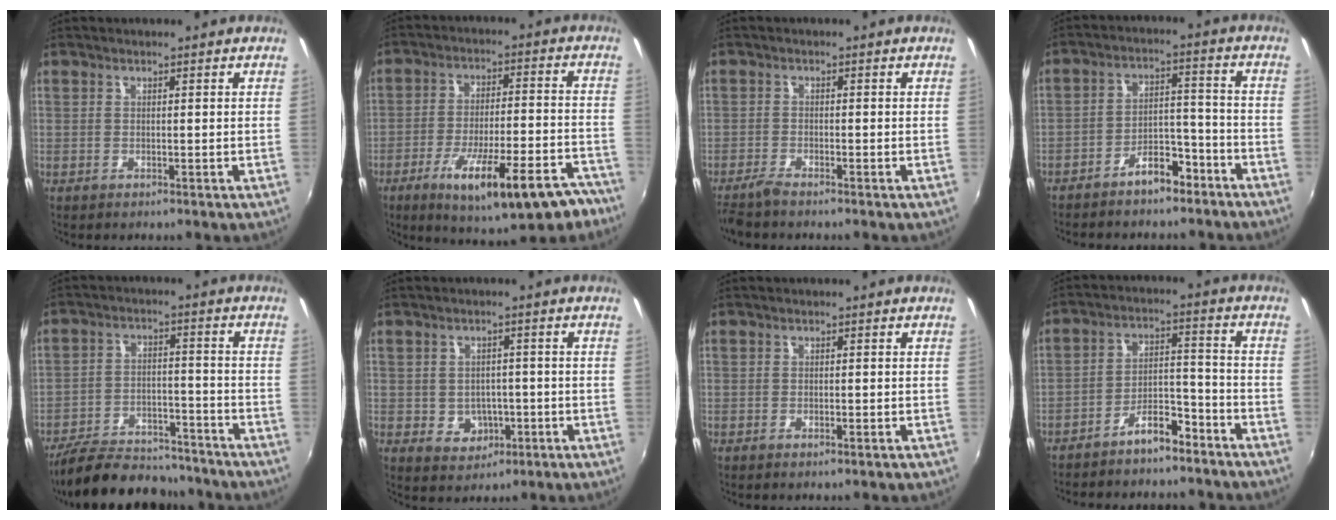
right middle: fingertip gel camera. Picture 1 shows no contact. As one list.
[{"total": 19.8, "force": [-12.6, 5.3, 14.3], "torque": [-0.225, -0.028, -0.177]}, {"total": 2.9, "force": [-2.6, 0.0, 1.3], "torque": [-0.043, -0.008, -0.055]}, {"total": 8.8, "force": [-6.9, 4.0, 3.7], "torque": [-0.071, 0.041, -0.094]}, {"total": 17.1, "force": [-14.8, 5.9, 6.3], "torque": [-0.140, 0.003, -0.216]}, {"total": 5.6, "force": [-1.5, 5.0, 2.1], "torque": [-0.050, 0.006, -0.007]}, {"total": 1.1, "force": [-0.7, 0.3, 0.8], "torque": [-0.012, 0.000, -0.012]}, {"total": 10.0, "force": [-8.6, 3.4, 3.8], "torque": [-0.079, 0.043, -0.124]}]